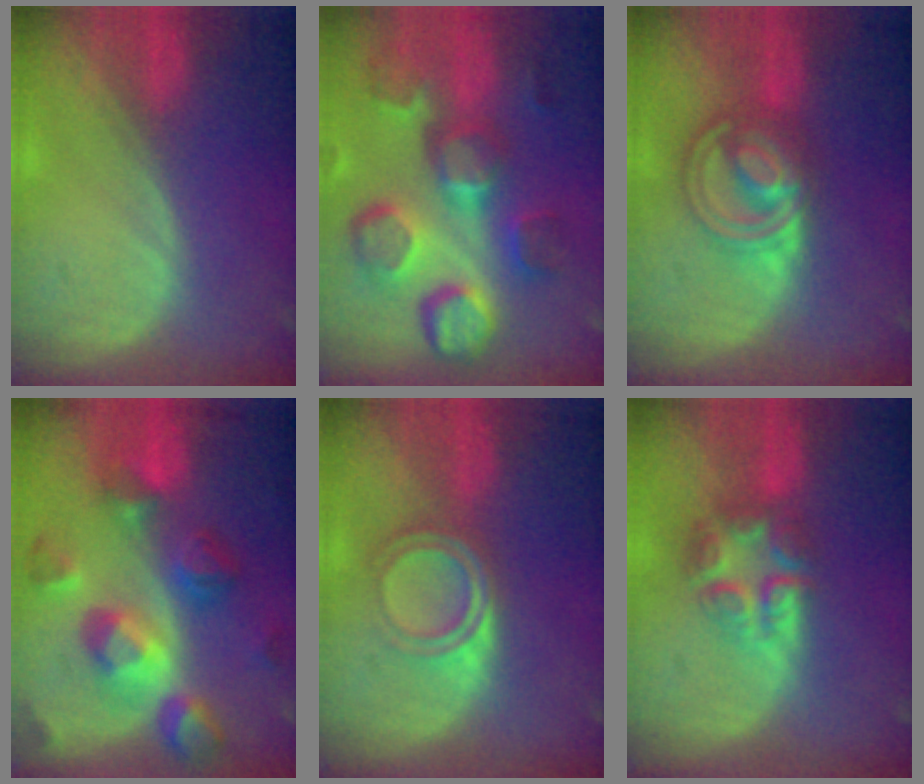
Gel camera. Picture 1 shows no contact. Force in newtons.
{"total": 12.4, "press": 11.1, "slide": 5.6}
{"total": 7.8, "press": 7.7, "slide": 0.5}
{"total": 11.4, "press": 11.4, "slide": 0.9}
{"total": 4.9, "press": 4.8, "slide": 1.4}
{"total": 7.8, "press": 6.7, "slide": 3.9}